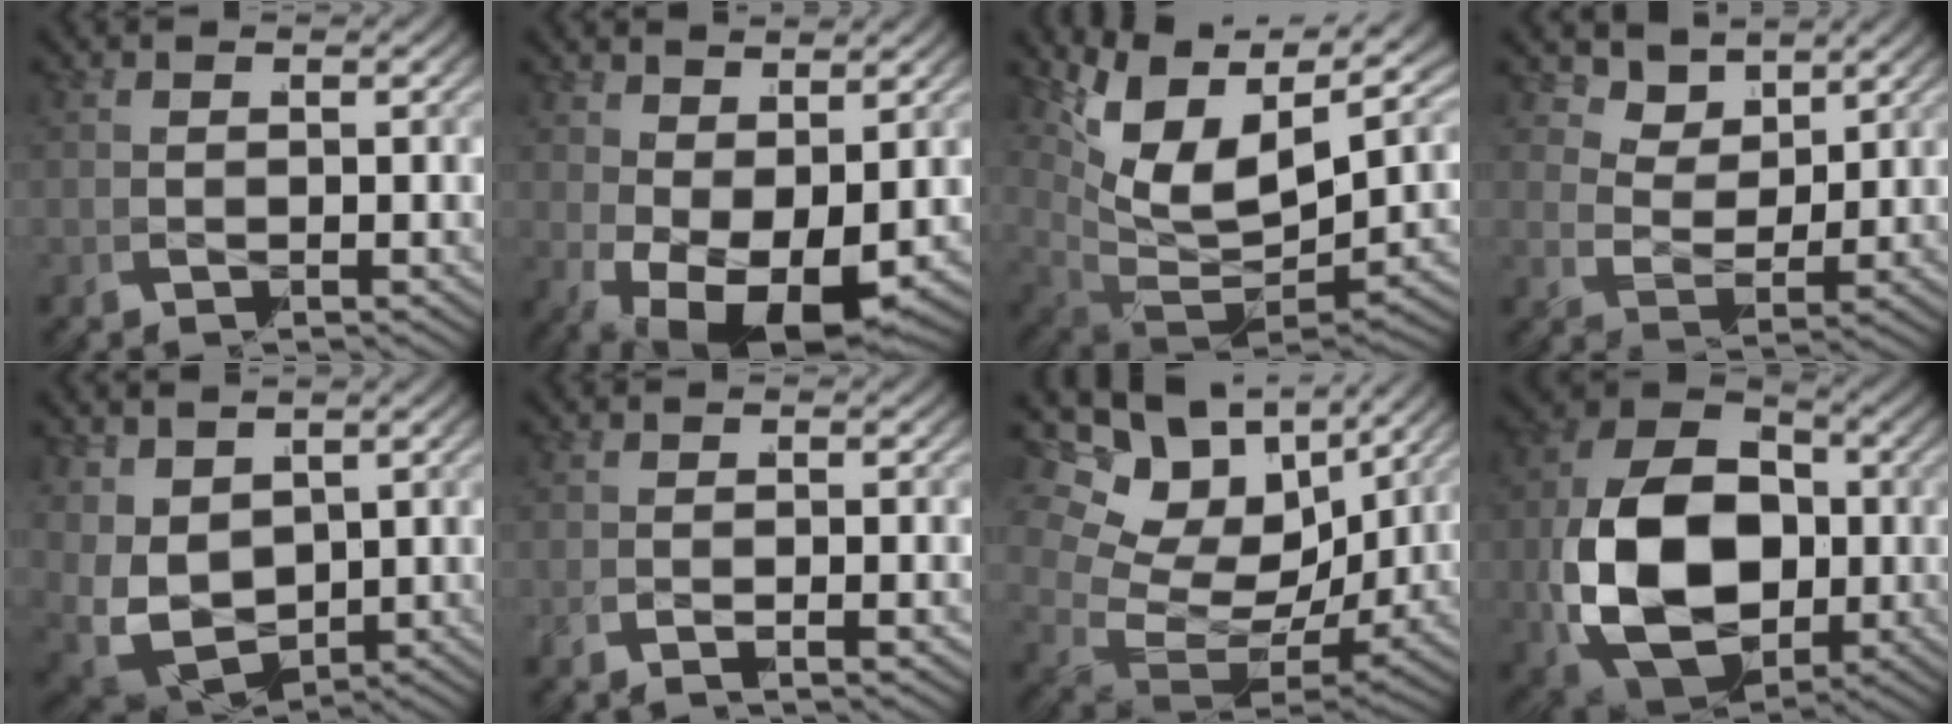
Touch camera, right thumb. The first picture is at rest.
{"total": 8.3, "force": [-2.0, 5.0, 6.3], "torque": [-0.109, -0.030, -0.016]}
{"total": 12.4, "force": [2.0, 8.2, 9.0], "torque": [-0.204, -0.032, 0.047]}
{"total": 3.8, "force": [2.5, 2.2, 1.9], "torque": [-0.034, 0.000, 0.041]}
{"total": 8.4, "force": [-0.9, 6.8, 4.8], "torque": [-0.155, -0.057, 0.009]}
{"total": 0.8, "force": [-0.7, -0.3, 0.1], "torque": [-0.003, 0.005, -0.018]}
{"total": 12.2, "force": [0.7, 8.7, 8.4], "torque": [-0.171, -0.028, 0.019]}
{"total": 18.8, "force": [-1.4, 13.5, 13.1], "torque": [-0.297, -0.054, 0.001]}